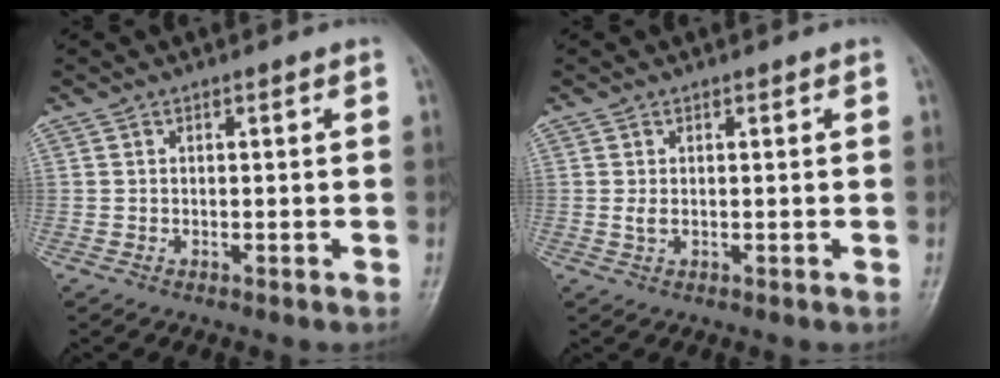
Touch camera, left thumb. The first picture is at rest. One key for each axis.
{"total": 1.3, "fx": 0.3, "fy": 0.7, "fz": 1.1, "tx": -0.019, "ty": -0.003, "tz": 0.009}